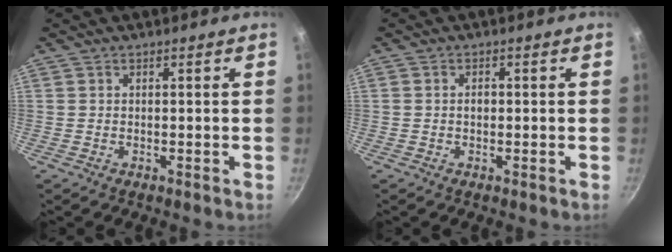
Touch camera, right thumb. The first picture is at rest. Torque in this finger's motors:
{"motor_torque": [-0.04, -0.24, 0.65, 0.26, 0.04]}